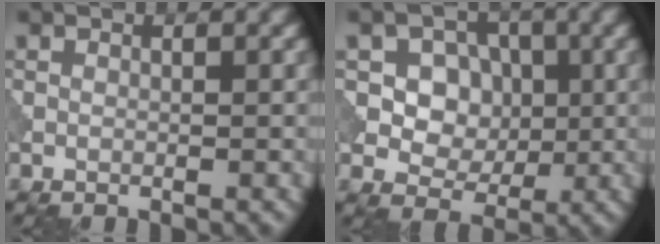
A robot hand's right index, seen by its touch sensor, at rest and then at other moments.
{"total": 6.5, "force": [1.2, 5.6, 3.1], "torque": [-0.051, 0.010, 0.017]}